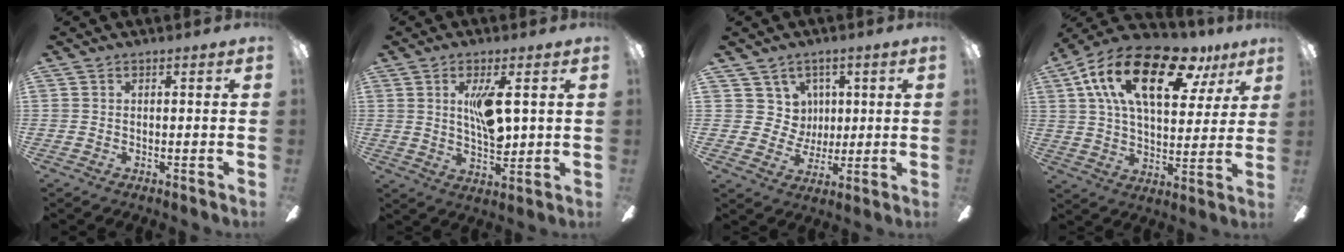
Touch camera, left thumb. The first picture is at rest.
{"total": 9.2, "force": [2.5, 3.4, 8.2], "torque": [-0.145, -0.009, 0.037]}
{"total": 7.4, "force": [2.8, 6.9, 0.5], "torque": [-0.013, -0.015, 0.056]}
{"total": 23.0, "force": [11.6, 10.4, 16.9], "torque": [-0.298, -0.034, 0.192]}